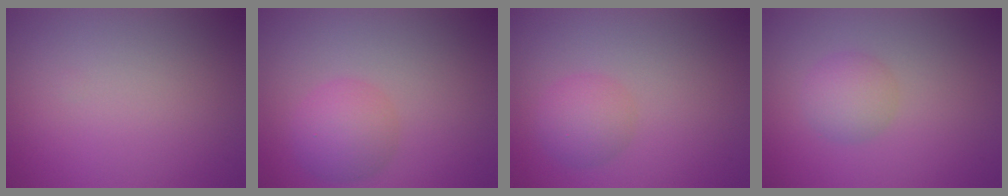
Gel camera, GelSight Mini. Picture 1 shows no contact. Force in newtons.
{"total": 3.5, "press": 3.5, "slide": 0.1}
{"total": 2.6, "press": 2.6, "slide": 0.1}
{"total": 2.5, "press": 2.4, "slide": 0.2}